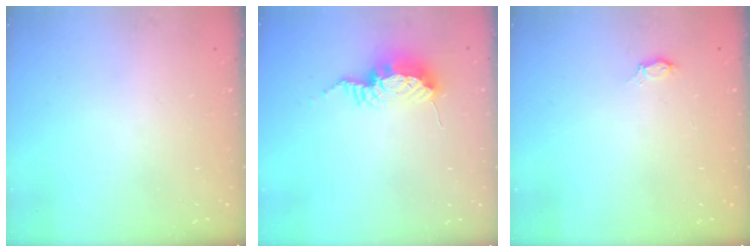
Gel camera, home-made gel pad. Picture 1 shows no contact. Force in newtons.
{"total": 9.9, "press": 9.8, "slide": 1.1}
{"total": 2.0, "press": 2.0, "slide": 0.3}